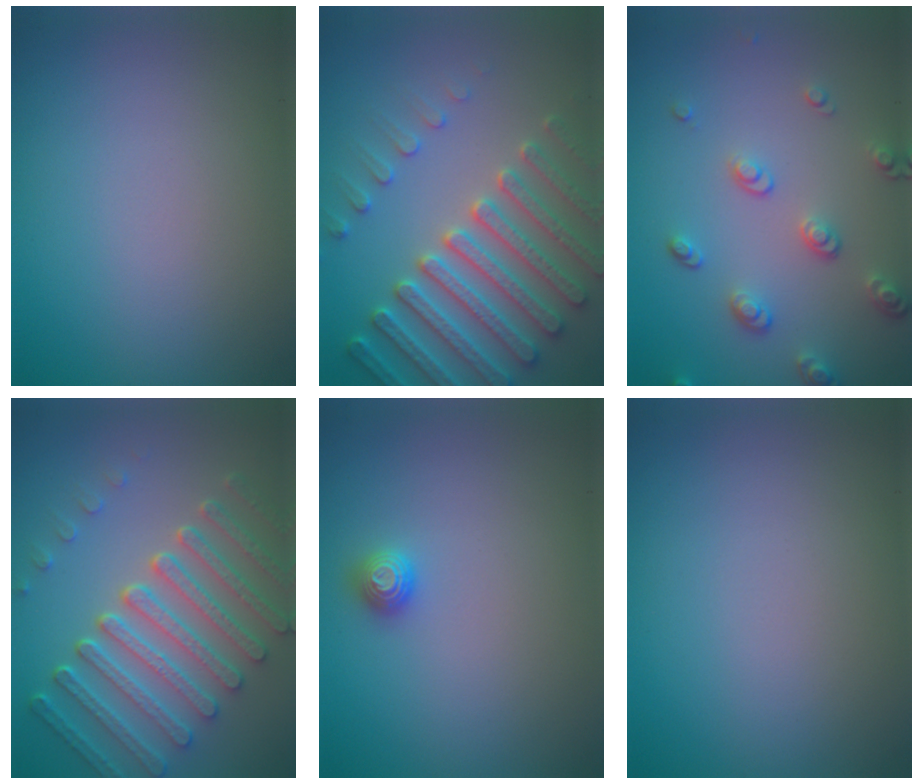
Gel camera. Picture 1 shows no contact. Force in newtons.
{"total": 7.2, "press": 7.0, "slide": 1.8}
{"total": 3.2, "press": 2.6, "slide": 2.0}
{"total": 7.5, "press": 5.7, "slide": 4.9}
{"total": 1.0, "press": 1.0, "slide": 0.3}
{"total": 0.0}